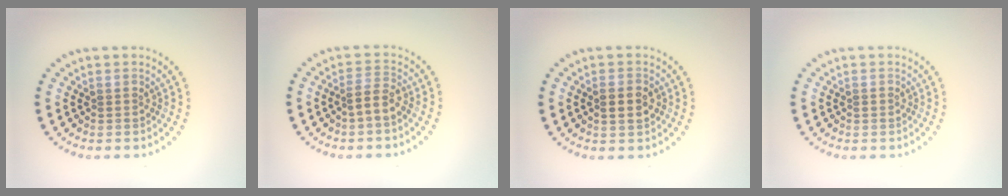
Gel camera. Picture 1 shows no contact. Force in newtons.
{"total": 2.0, "press": 1.7, "slide": 1.1}
{"total": 2.4, "press": 2.3, "slide": 0.3}
{"total": 0.6, "press": 0.6, "slide": 0.2}